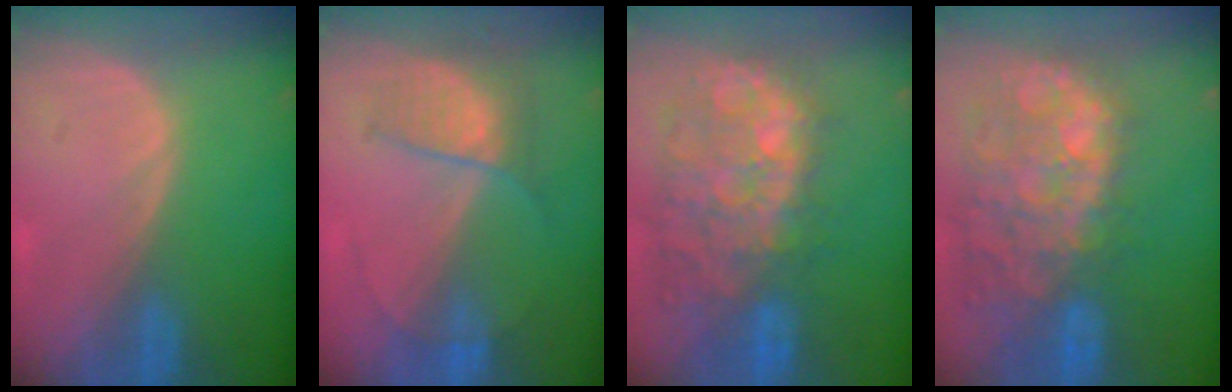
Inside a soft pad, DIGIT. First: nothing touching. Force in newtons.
{"total": 5.8, "press": 5.5, "slide": 2.1}
{"total": 12.5, "press": 11.3, "slide": 5.4}
{"total": 13.5, "press": 11.6, "slide": 6.8}